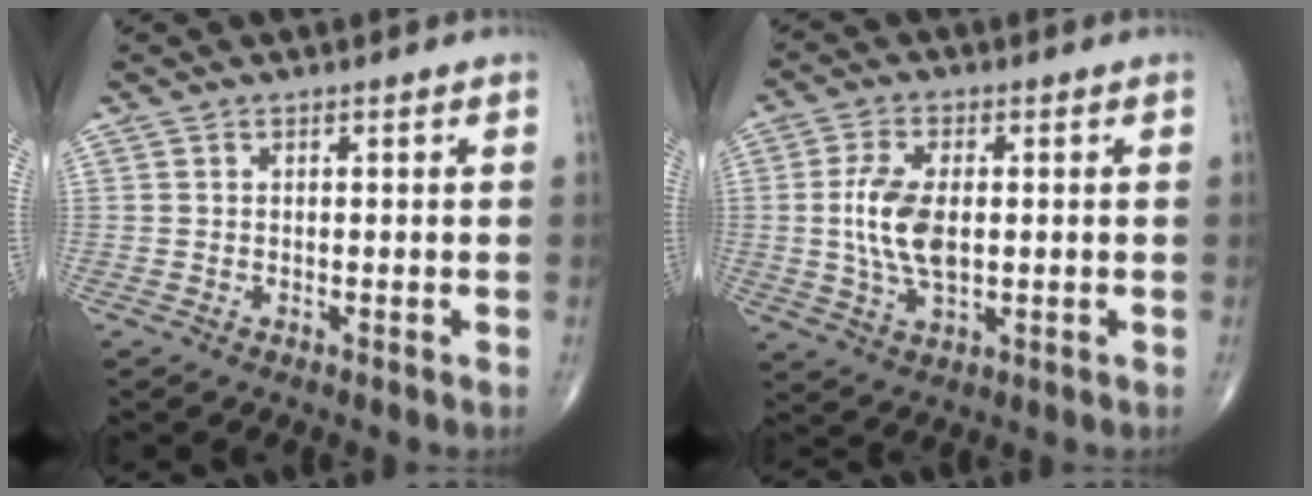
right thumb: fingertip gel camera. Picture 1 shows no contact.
{"total": 9.5, "force": [0.3, 4.9, 8.2], "torque": [-0.172, -0.003, 0.008]}